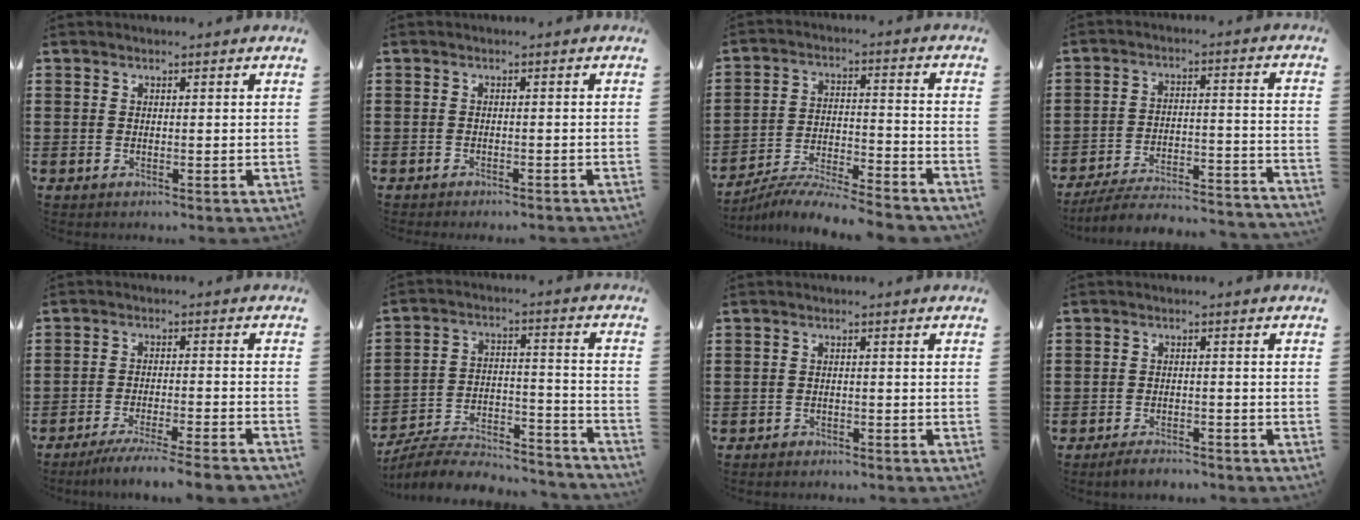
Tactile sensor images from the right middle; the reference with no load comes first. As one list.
[{"total": 0.9, "force": [-0.9, 0.1, 0.0], "torque": [-0.001, 0.002, -0.019]}, {"total": 7.1, "force": [-6.9, 0.0, 1.7], "torque": [-0.031, 0.003, -0.135]}, {"total": 5.5, "force": [-5.2, 0.5, 1.8], "torque": [-0.042, -0.005, -0.106]}, {"total": 4.9, "force": [-4.5, -0.3, 2.0], "torque": [-0.038, -0.013, -0.087]}, {"total": 6.7, "force": [-6.3, 1.0, 1.8], "torque": [-0.034, 0.003, -0.127]}, {"total": 1.4, "force": [-1.3, 0.3, 0.0], "torque": [-0.004, 0.003, -0.030]}, {"total": 2.7, "force": [-2.6, 0.6, 0.4], "torque": [-0.010, 0.001, -0.053]}]